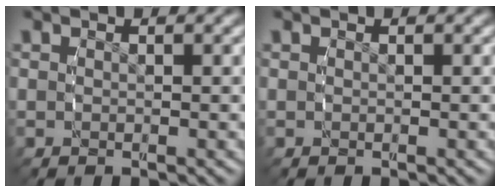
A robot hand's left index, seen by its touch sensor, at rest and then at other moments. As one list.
[{"total": 0.0}]